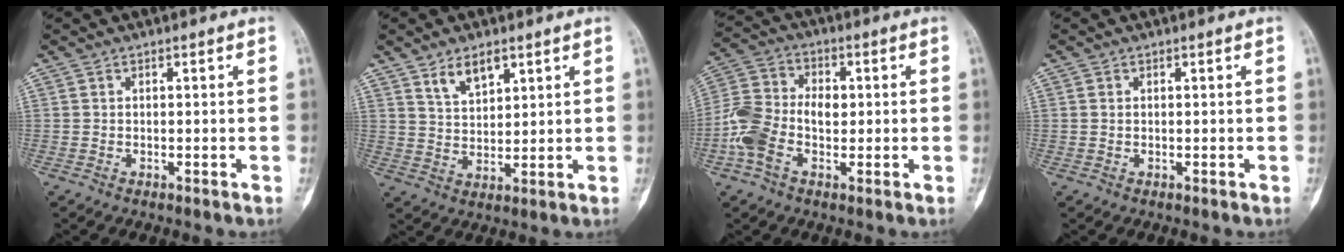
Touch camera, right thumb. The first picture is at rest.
{"total": 5.9, "force": [3.8, 2.9, 3.5], "torque": [-0.048, -0.026, 0.076]}
{"total": 11.0, "force": [-1.3, 7.1, 8.2], "torque": [-0.168, 0.032, -0.031]}
{"total": 0.6, "force": [0.2, 0.4, 0.5], "torque": [-0.014, 0.003, 0.005]}